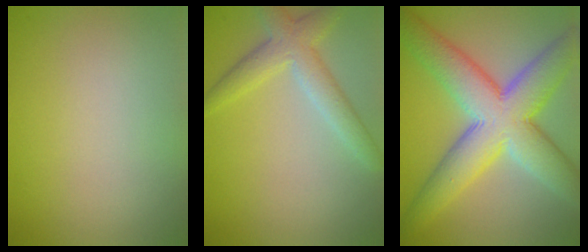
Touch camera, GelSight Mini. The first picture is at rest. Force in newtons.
{"total": 3.5, "press": 3.5, "slide": 0.0}
{"total": 10.5, "press": 10.5, "slide": 0.4}